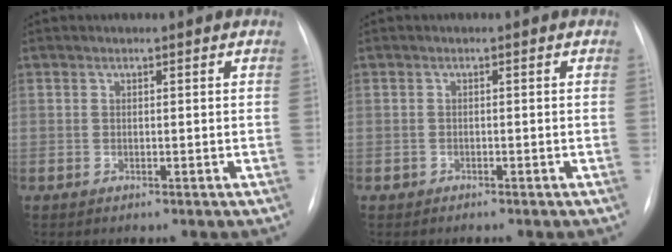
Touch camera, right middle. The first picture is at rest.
{"total": 0.6, "force": [-0.5, 0.4, 0.0], "torque": [-0.005, 0.002, -0.010]}